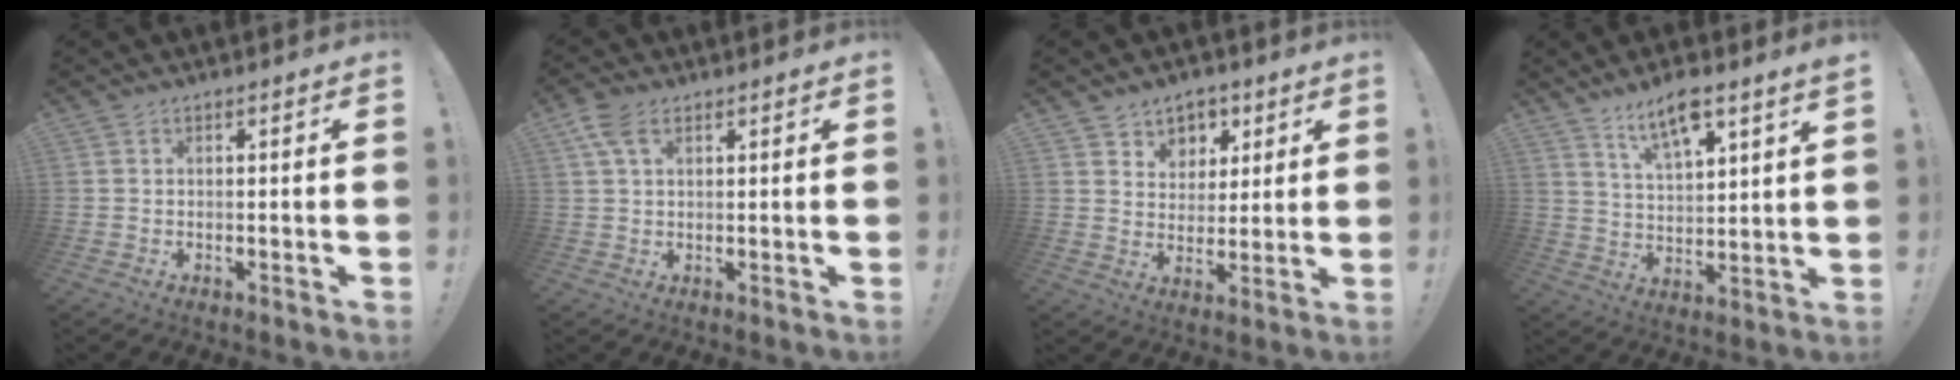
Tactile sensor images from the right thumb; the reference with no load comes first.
{"total": 5.8, "force": [2.9, 2.7, 4.2], "torque": [-0.079, -0.004, 0.057]}
{"total": 6.9, "force": [3.8, 5.8, 0.7], "torque": [-0.009, -0.035, 0.076]}
{"total": 9.8, "force": [7.0, 1.8, 6.6], "torque": [-0.112, -0.035, 0.120]}